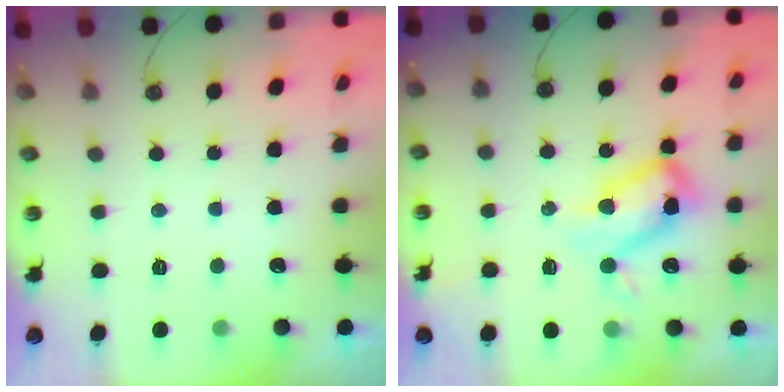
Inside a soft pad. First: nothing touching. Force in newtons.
{"total": 14.1, "press": 14.0, "slide": 1.1}